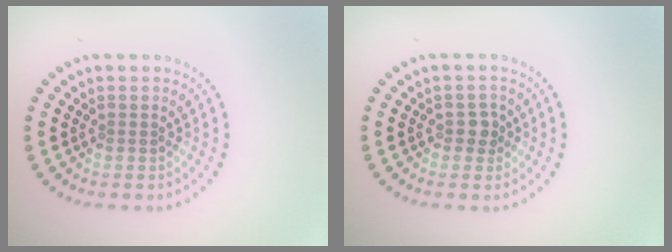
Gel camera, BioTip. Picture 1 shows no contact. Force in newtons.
{"total": 1.3, "press": 1.2, "slide": 0.3}